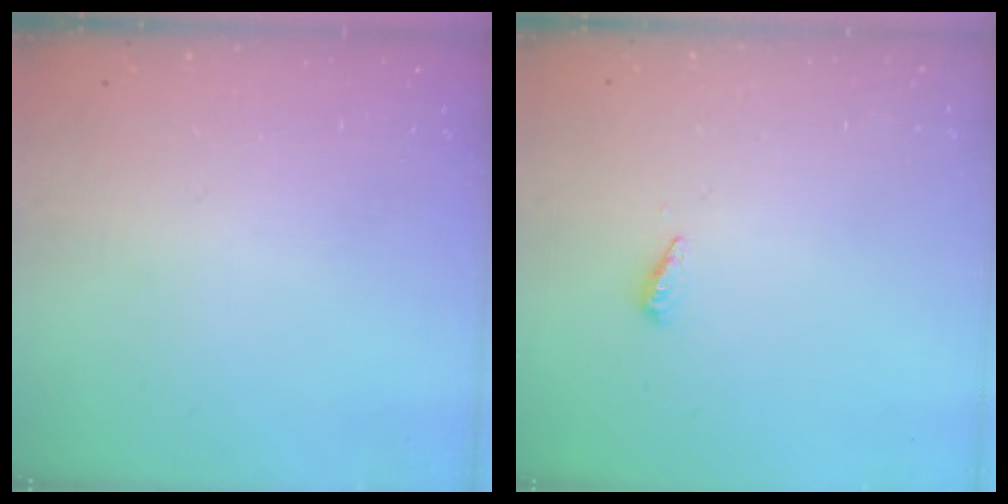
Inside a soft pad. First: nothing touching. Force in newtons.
{"total": 2.9, "press": 2.9, "slide": 0.3}